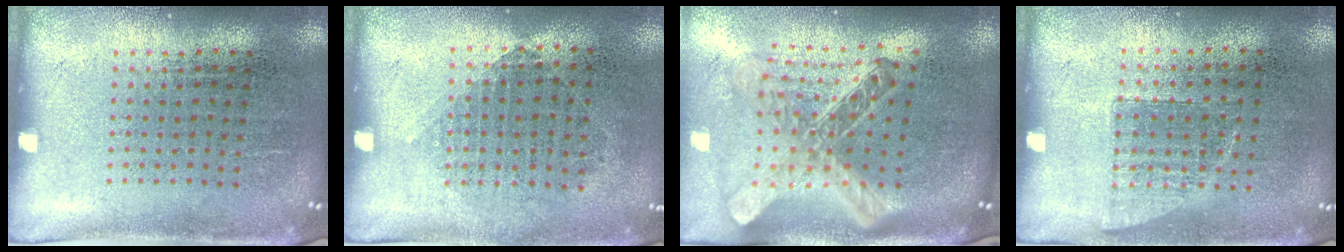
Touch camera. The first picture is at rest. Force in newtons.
{"total": 0.9, "press": 0.8, "slide": 0.4}
{"total": 2.7, "press": 2.0, "slide": 1.9}
{"total": 0.7, "press": 0.7, "slide": 0.1}